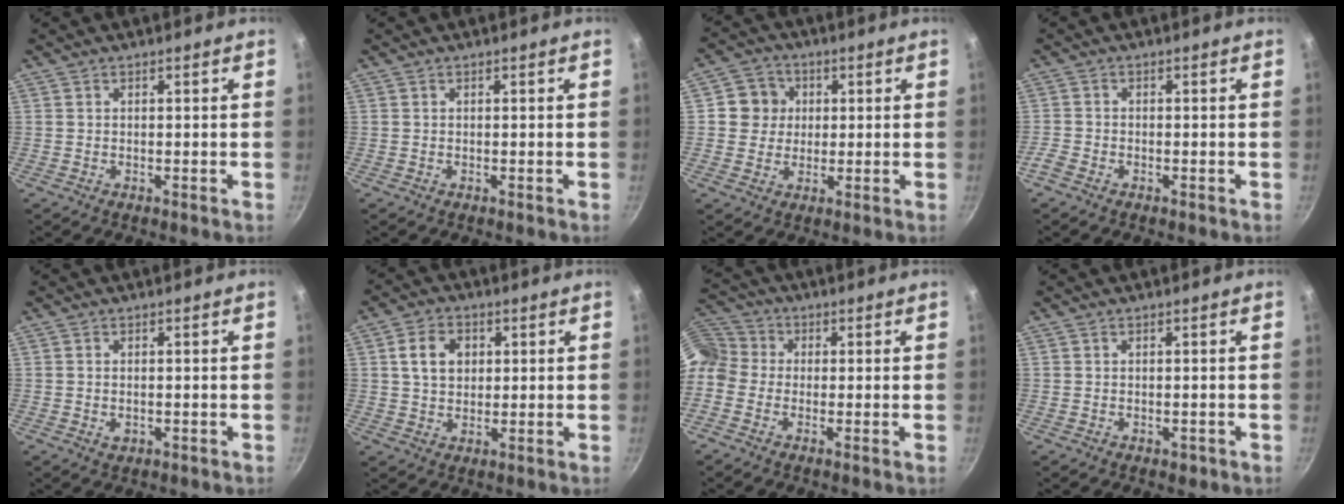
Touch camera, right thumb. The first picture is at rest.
{"total": 0.0}
{"total": 6.6, "force": [1.1, 6.3, 1.8], "torque": [0.010, 0.006, 0.007]}
{"total": 2.2, "force": [-1.6, 1.0, 1.0], "torque": [-0.038, 0.009, -0.038]}
{"total": 1.6, "force": [-0.3, 1.1, 1.1], "torque": [-0.017, 0.000, -0.005]}
{"total": 7.0, "force": [1.7, 5.4, 4.2], "torque": [-0.055, 0.006, 0.026]}
{"total": 7.4, "force": [-1.5, 6.6, 3.1], "torque": [-0.052, 0.032, -0.054]}
{"total": 1.3, "force": [-0.5, 0.8, 0.9], "torque": [-0.010, 0.001, -0.006]}